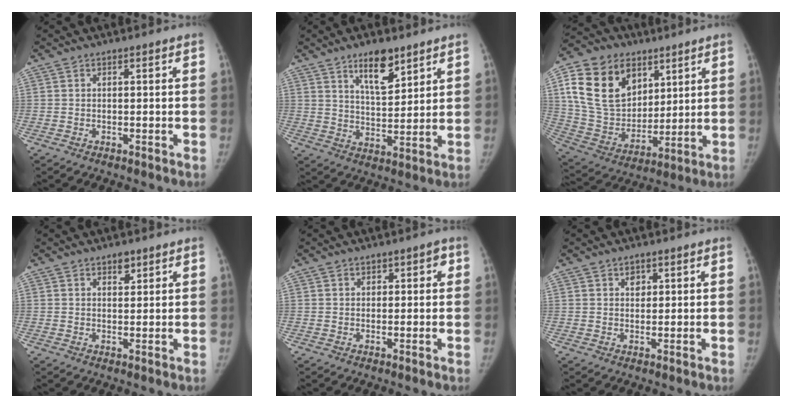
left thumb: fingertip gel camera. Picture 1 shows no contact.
{"total": 9.1, "force": [5.9, 3.5, 5.9], "torque": [-0.076, -0.043, 0.102]}
{"total": 21.5, "force": [8.9, 15.4, 12.0], "torque": [-0.204, -0.021, 0.170]}
{"total": 2.3, "force": [1.5, 1.3, 1.1], "torque": [-0.003, -0.009, 0.023]}
{"total": 2.4, "force": [0.8, 1.9, 1.2], "torque": [0.010, 0.001, 0.007]}
{"total": 2.0, "force": [1.0, 1.5, 0.9], "torque": [-0.004, -0.004, 0.015]}